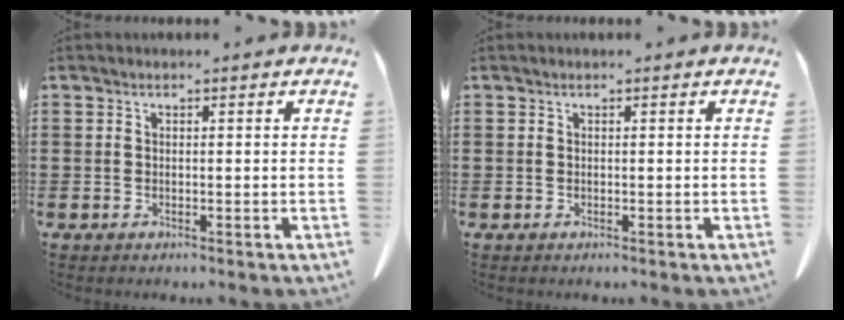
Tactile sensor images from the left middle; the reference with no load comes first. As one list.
[{"total": 0.0}]